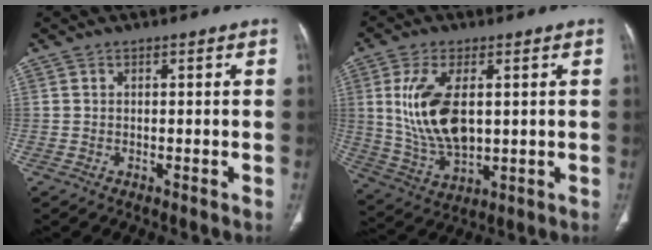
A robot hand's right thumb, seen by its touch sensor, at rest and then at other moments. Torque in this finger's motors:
{"motor_torque": [-0.67, 1.56, 1.04, 0.76, 0.20]}